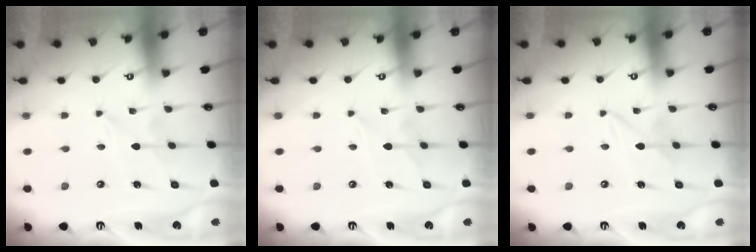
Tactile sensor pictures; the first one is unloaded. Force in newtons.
{"total": 1.7, "press": 1.7, "slide": 0.2}
{"total": 2.0, "press": 2.0, "slide": 0.3}